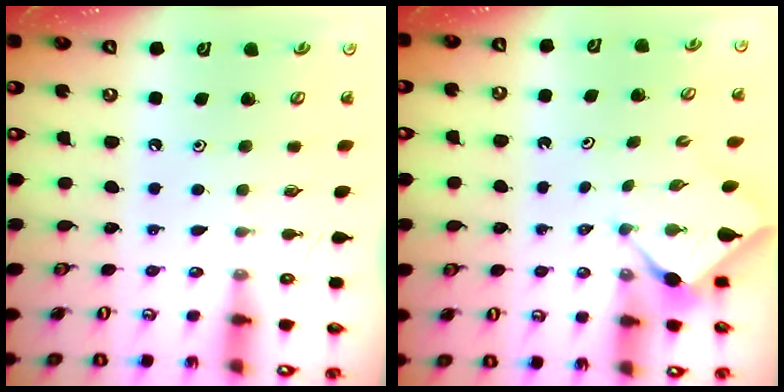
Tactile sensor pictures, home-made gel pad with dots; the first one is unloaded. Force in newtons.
{"total": 3.0, "press": 3.0, "slide": 0.2}